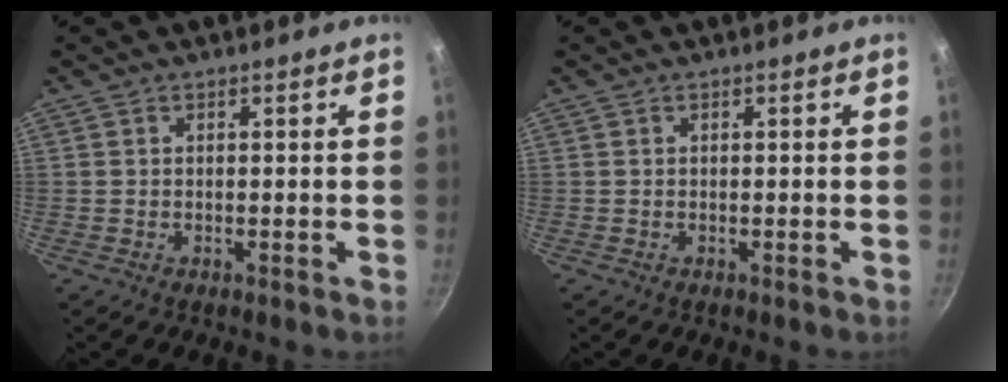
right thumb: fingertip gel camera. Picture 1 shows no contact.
{"total": 0.0}